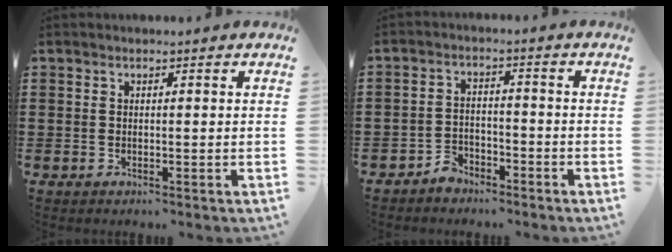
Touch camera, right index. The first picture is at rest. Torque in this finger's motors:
{"motor_torque": [1.84, 0.30, 0.08, 0.01]}